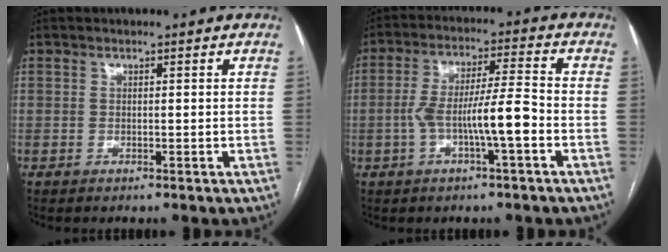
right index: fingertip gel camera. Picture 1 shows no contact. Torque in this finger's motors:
{"motor_torque": [0.87, -0.31, 0.51, 0.15]}